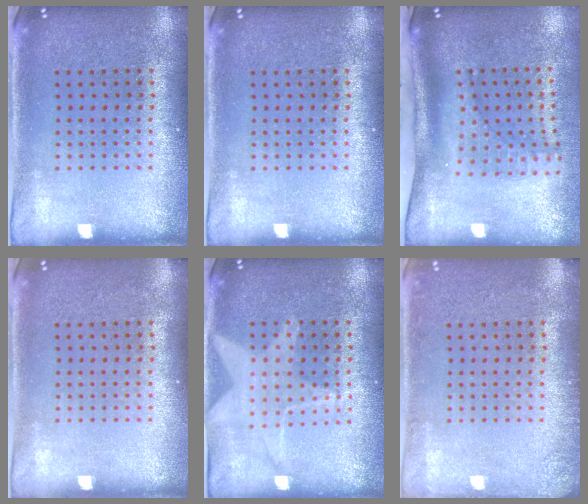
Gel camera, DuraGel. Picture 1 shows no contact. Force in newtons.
{"total": 0.0}
{"total": 2.1, "press": 1.5, "slide": 1.5}
{"total": 0.0}
{"total": 1.1, "press": 1.1, "slide": 0.1}
{"total": 1.3, "press": 1.3, "slide": 0.2}